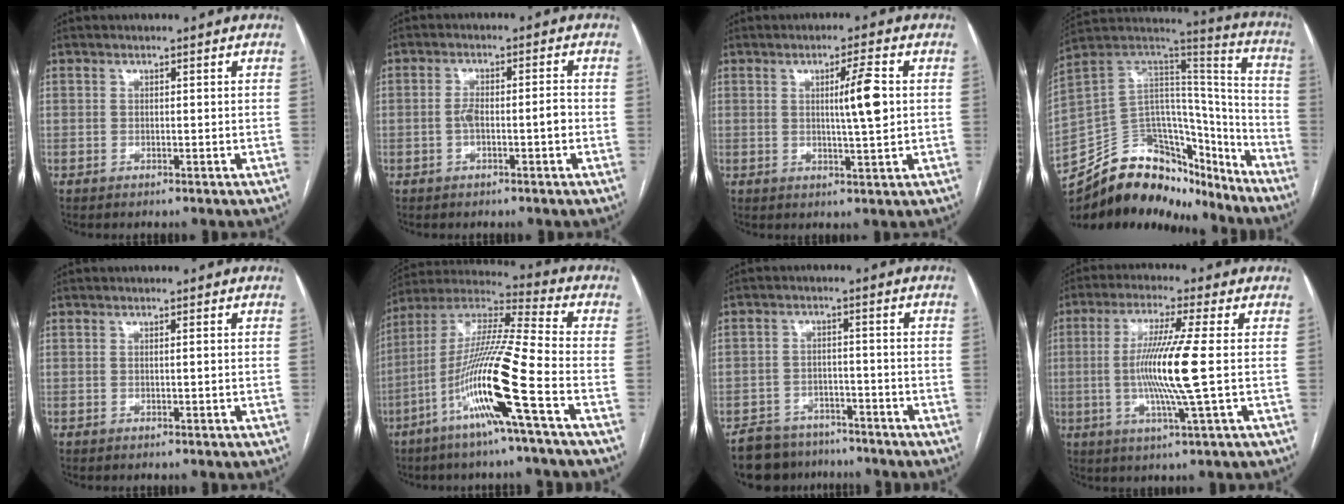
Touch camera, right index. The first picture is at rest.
{"total": 4.3, "force": [-1.1, 1.0, 4.1], "torque": [-0.079, 0.010, -0.017]}
{"total": 6.0, "force": [0.9, 0.0, 5.9], "torque": [-0.095, 0.000, 0.014]}
{"total": 26.4, "force": [-20.7, 12.9, 10.1], "torque": [-0.201, 0.052, -0.325]}
{"total": 0.5, "force": [0.0, -0.1, 0.5], "torque": [-0.009, 0.000, 0.000]}
{"total": 17.2, "force": [-6.7, -0.9, 15.8], "torque": [-0.314, -0.009, -0.135]}
{"total": 9.0, "force": [-7.6, 4.7, 1.3], "torque": [-0.017, 0.010, -0.114]}
{"total": 10.8, "force": [-0.5, -1.2, 10.8], "torque": [-0.214, -0.012, -0.013]}